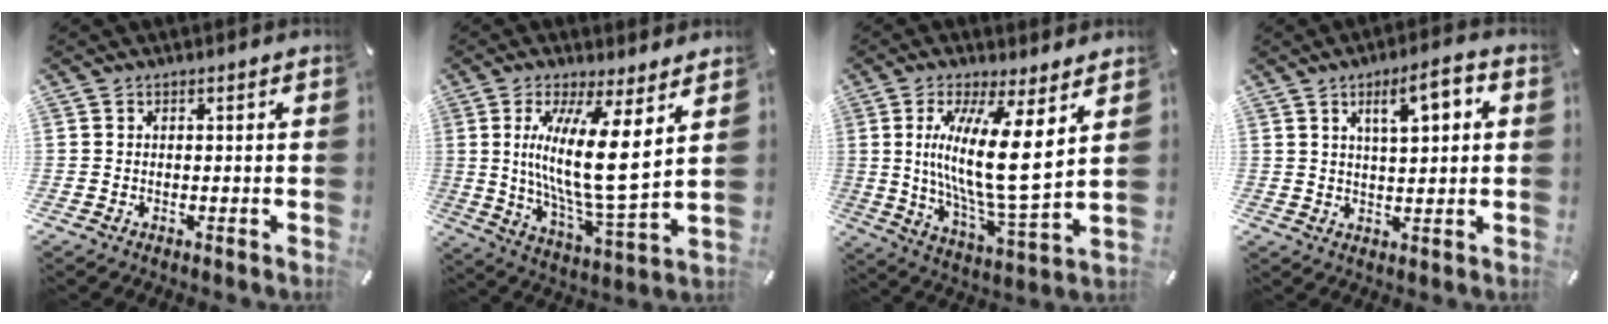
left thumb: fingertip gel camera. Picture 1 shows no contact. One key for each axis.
{"total": 16.5, "fx": 4.4, "fy": 3.3, "fz": 15.6, "tx": -0.302, "ty": -0.033, "tz": 0.059}
{"total": 16.9, "fx": 4.3, "fy": 3.5, "fz": 16.0, "tx": -0.309, "ty": -0.031, "tz": 0.058}
{"total": 8.7, "fx": 3.4, "fy": 2.8, "fz": 7.6, "tx": -0.119, "ty": -0.005, "tz": 0.050}